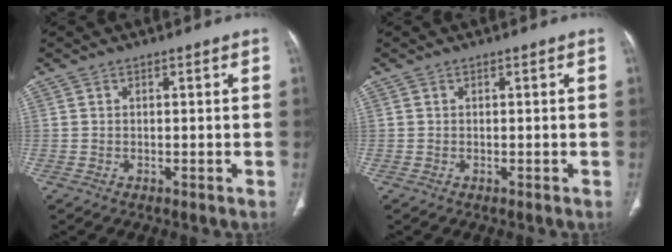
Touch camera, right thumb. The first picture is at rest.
{"total": 0.0}